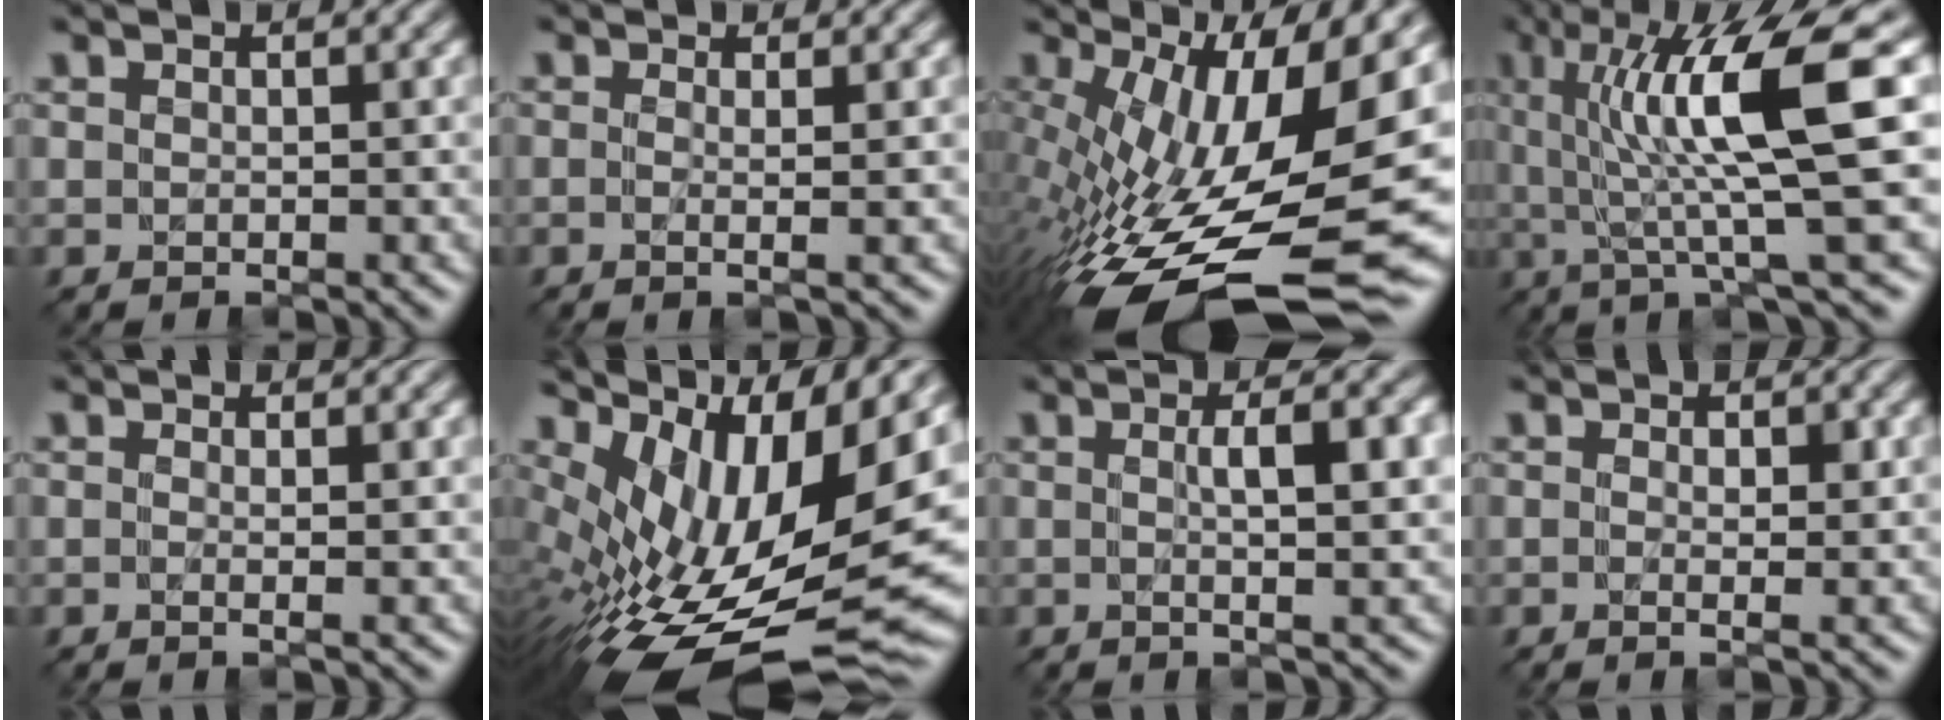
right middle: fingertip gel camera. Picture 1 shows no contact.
{"total": 1.2, "force": [-0.1, 0.1, 1.2], "torque": [-0.024, -0.004, -0.008]}
{"total": 16.9, "force": [-3.2, 6.9, 15.1], "torque": [-0.248, -0.013, -0.059]}
{"total": 11.2, "force": [2.3, 1.9, 10.8], "torque": [-0.155, 0.002, 0.039]}
{"total": 1.1, "force": [0.0, 0.1, 1.1], "torque": [-0.019, -0.004, -0.002]}
{"total": 15.6, "force": [1.6, 7.5, 13.6], "torque": [-0.234, 0.000, 0.034]}
{"total": 4.9, "force": [0.4, 1.2, 4.7], "torque": [-0.063, 0.007, 0.002]}
{"total": 1.5, "force": [0.1, 0.5, 1.4], "torque": [-0.026, -0.003, -0.001]}